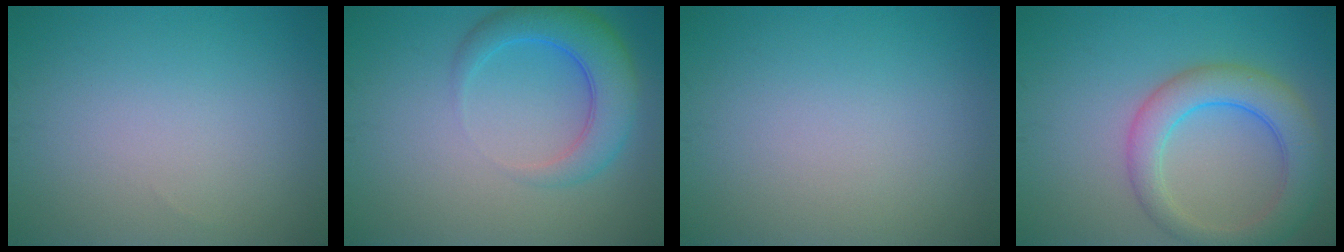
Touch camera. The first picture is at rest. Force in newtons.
{"total": 5.0, "press": 5.0, "slide": 0.4}
{"total": 0.0}
{"total": 5.5, "press": 5.5, "slide": 0.1}